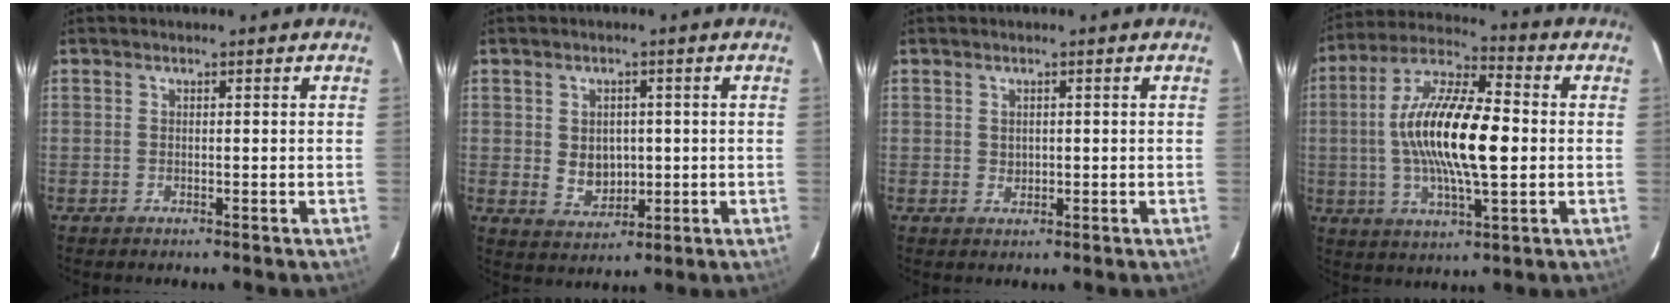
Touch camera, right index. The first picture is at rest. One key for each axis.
{"total": 5.7, "fx": 0.2, "fy": 4.7, "fz": 3.3, "tx": -0.059, "ty": -0.001, "tz": 0.016}
{"total": 1.3, "fx": 0.4, "fy": 1.2, "fz": 0.5, "tx": -0.005, "ty": 0.003, "tz": 0.010}
{"total": 17.6, "fx": -0.2, "fy": 5.2, "fz": 16.8, "tx": -0.322, "ty": 0.009, "tz": -0.012}